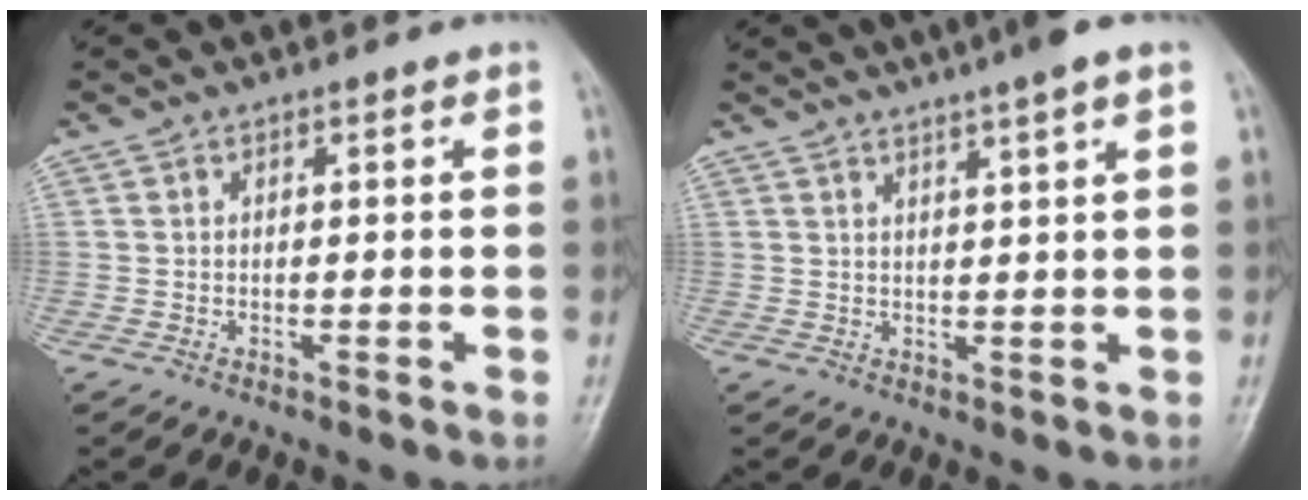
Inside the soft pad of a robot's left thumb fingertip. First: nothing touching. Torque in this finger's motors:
{"motor_torque": [2.53, -0.89, 1.33, -1.44, 0.20]}